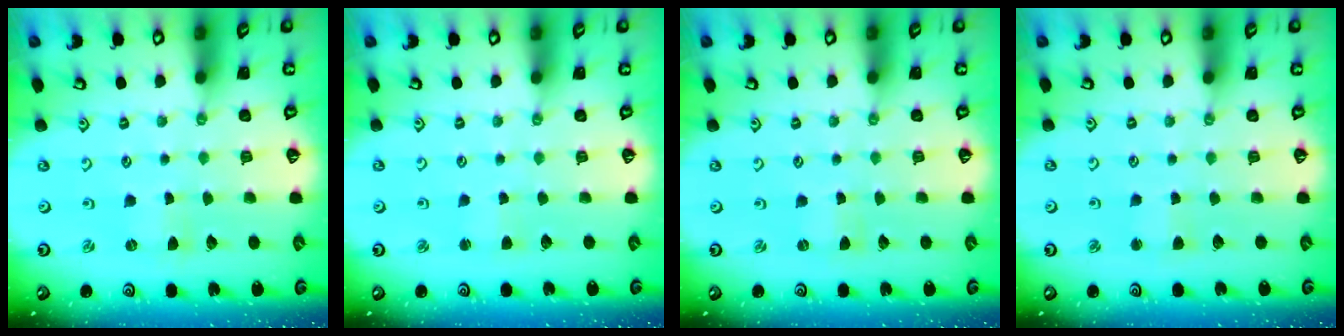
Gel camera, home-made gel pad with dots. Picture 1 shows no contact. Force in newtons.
{"total": 1.7, "press": 1.6, "slide": 0.2}
{"total": 0.0}
{"total": 2.2, "press": 2.2, "slide": 0.3}